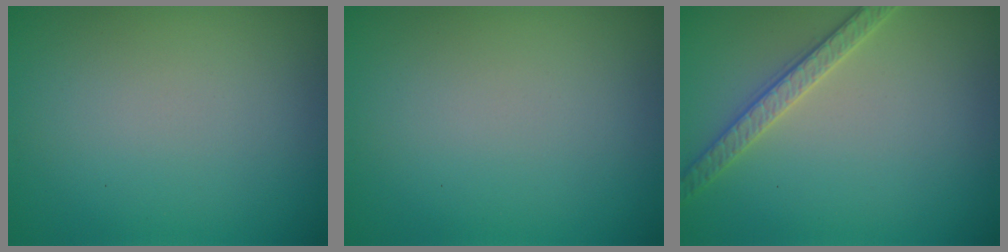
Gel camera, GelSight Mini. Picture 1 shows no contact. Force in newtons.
{"total": 0.0}
{"total": 2.7, "press": 2.7, "slide": 0.1}